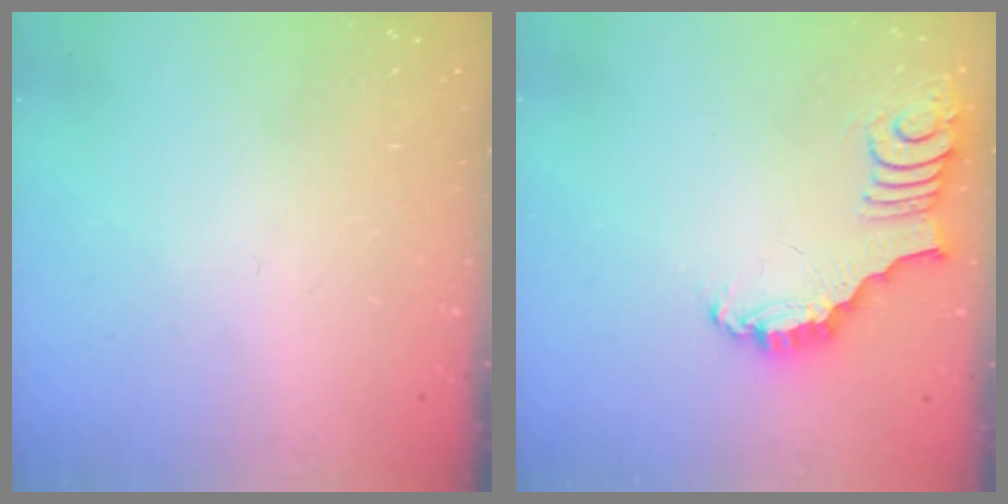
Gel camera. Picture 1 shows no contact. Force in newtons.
{"total": 3.3, "press": 3.3, "slide": 0.4}